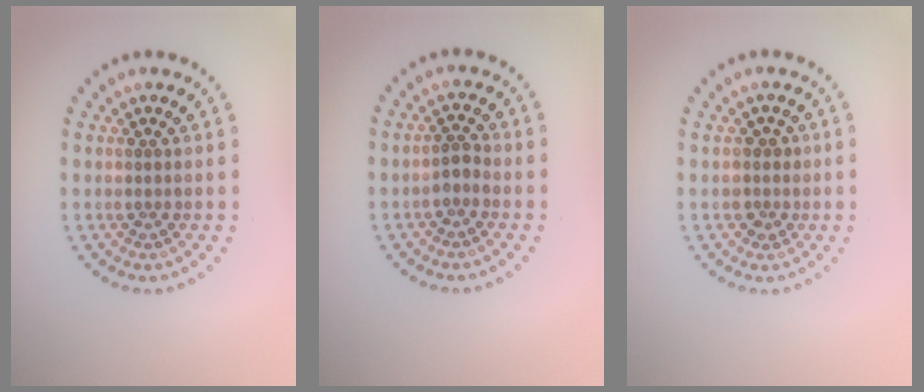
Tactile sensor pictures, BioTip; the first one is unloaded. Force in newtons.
{"total": 1.2, "press": 1.1, "slide": 0.6}
{"total": 1.4, "press": 1.3, "slide": 0.7}